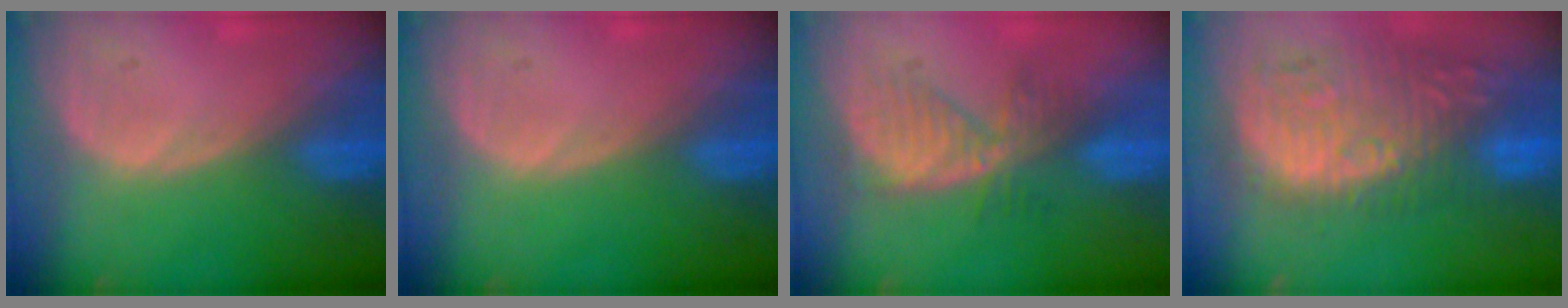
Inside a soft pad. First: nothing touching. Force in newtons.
{"total": 0.0}
{"total": 6.0, "press": 5.9, "slide": 1.1}
{"total": 12.8, "press": 11.7, "slide": 5.4}